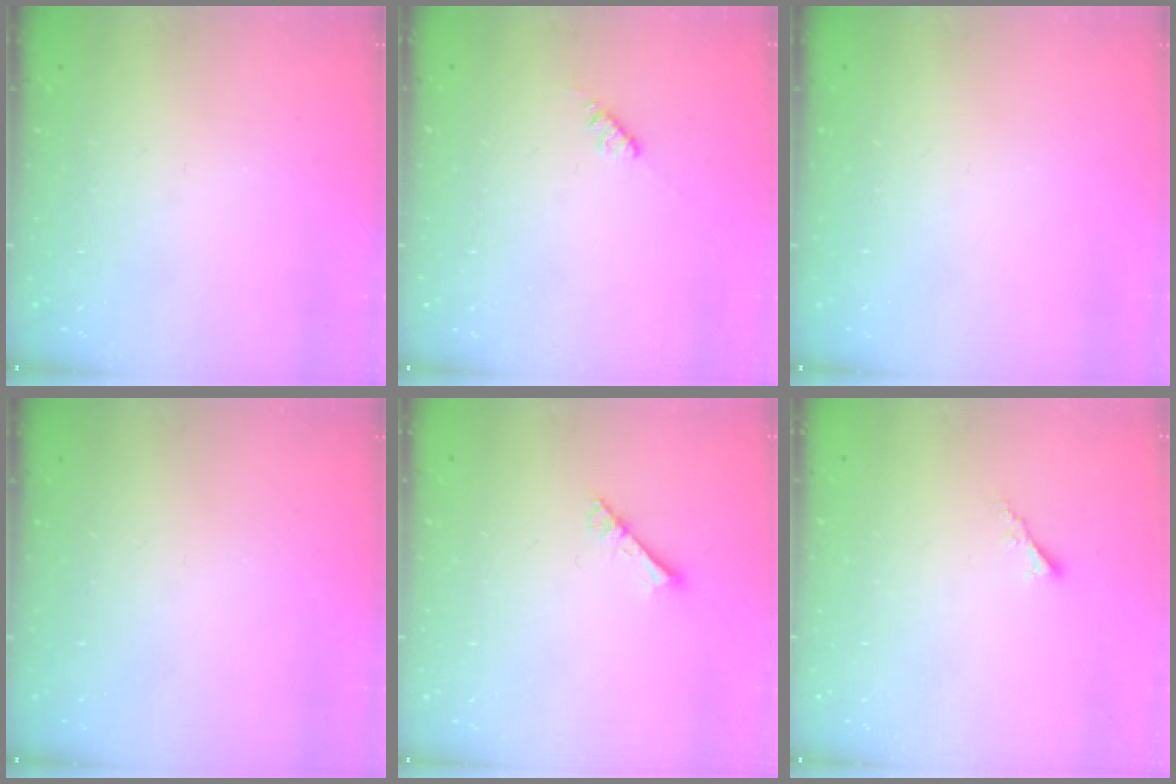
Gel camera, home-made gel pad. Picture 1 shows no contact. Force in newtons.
{"total": 2.8, "press": 2.8, "slide": 0.4}
{"total": 0.0}
{"total": 0.0}
{"total": 2.9, "press": 2.9, "slide": 0.3}
{"total": 1.7, "press": 1.6, "slide": 0.5}